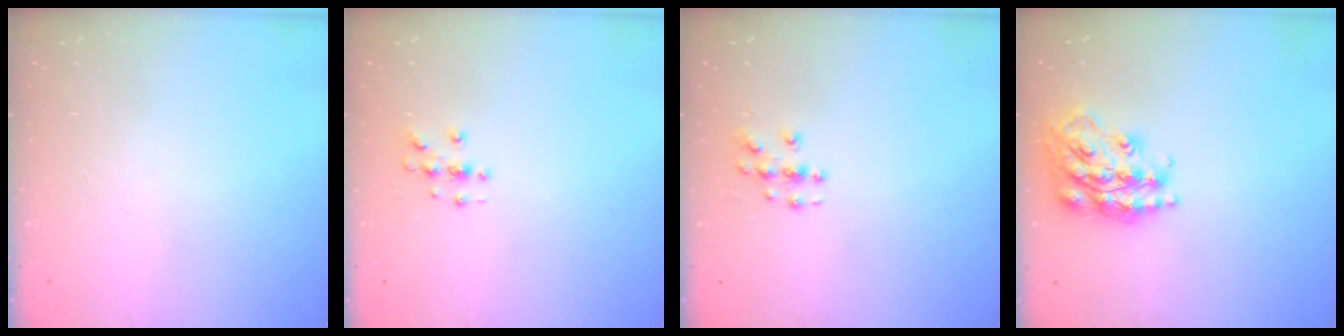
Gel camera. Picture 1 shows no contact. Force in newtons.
{"total": 2.9, "press": 2.9, "slide": 0.3}
{"total": 3.3, "press": 3.3, "slide": 0.2}
{"total": 19.2, "press": 19.2, "slide": 1.3}